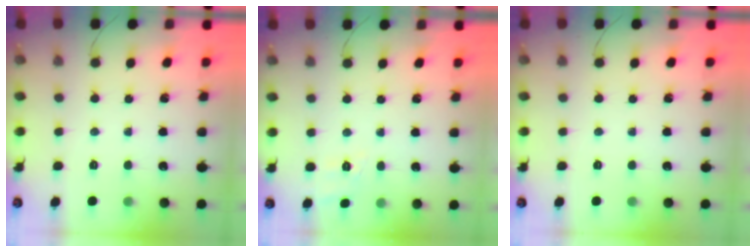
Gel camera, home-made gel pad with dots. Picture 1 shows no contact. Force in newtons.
{"total": 3.0, "press": 2.4, "slide": 1.8}
{"total": 0.0}